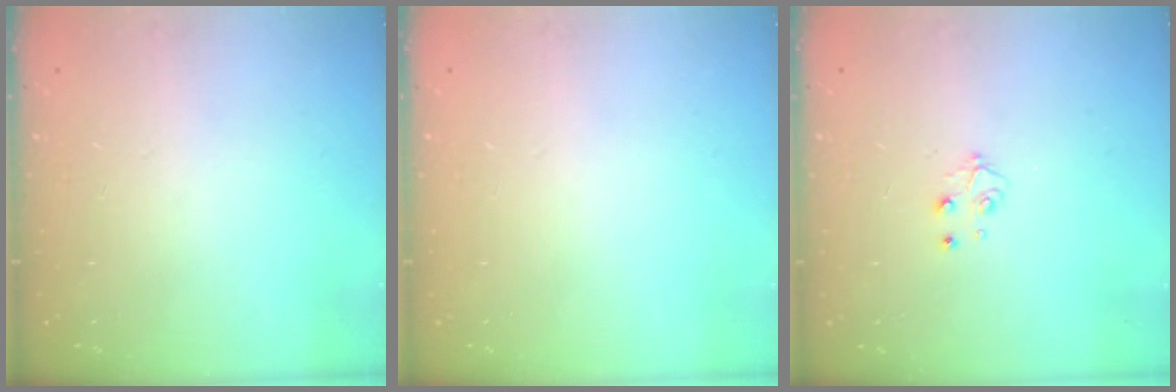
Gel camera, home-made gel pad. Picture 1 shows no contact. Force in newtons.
{"total": 0.0}
{"total": 3.4, "press": 3.4, "slide": 0.4}